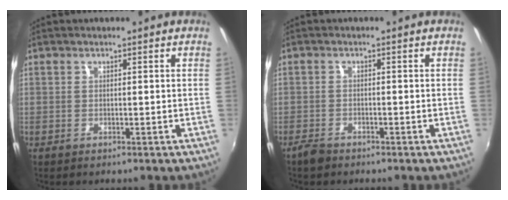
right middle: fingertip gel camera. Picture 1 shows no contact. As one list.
[{"total": 2.3, "force": [-2.0, 0.9, 0.7], "torque": [-0.025, -0.002, -0.041]}]